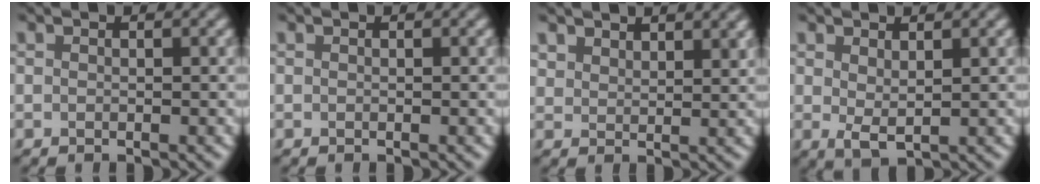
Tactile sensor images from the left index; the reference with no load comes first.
{"total": 0.0}
{"total": 3.5, "force": [3.0, 1.5, 1.1], "torque": [-0.033, 0.003, 0.054]}
{"total": 1.7, "force": [0.8, 0.6, 1.4], "torque": [-0.031, -0.008, 0.019]}